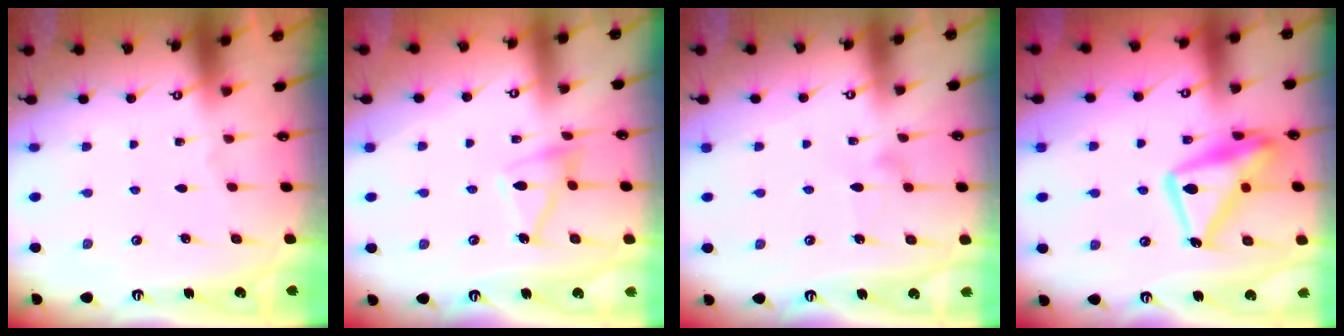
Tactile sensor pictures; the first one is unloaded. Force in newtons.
{"total": 11.5, "press": 11.5, "slide": 0.9}
{"total": 5.4, "press": 5.4, "slide": 0.4}
{"total": 17.6, "press": 17.5, "slide": 1.3}